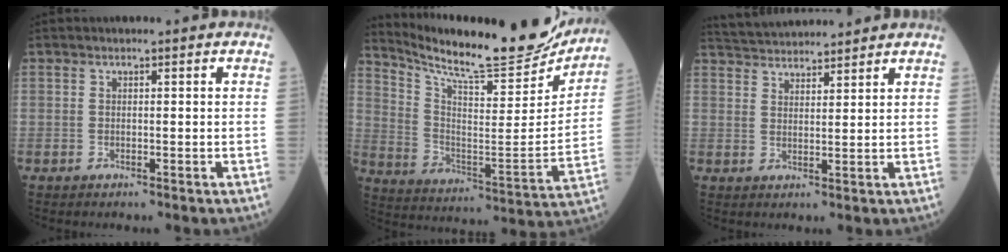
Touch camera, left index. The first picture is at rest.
{"total": 24.2, "force": [21.9, 2.7, 10.1], "torque": [-0.176, -0.060, 0.318]}
{"total": 9.3, "force": [9.0, 0.9, 2.1], "torque": [-0.046, 0.033, 0.146]}